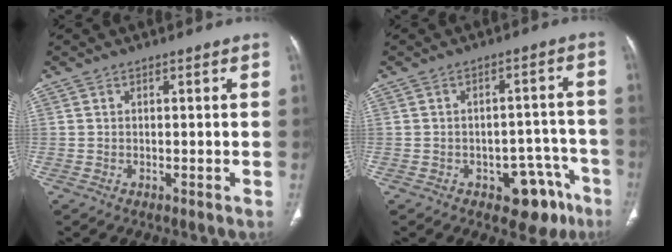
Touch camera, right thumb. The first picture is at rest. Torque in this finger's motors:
{"motor_torque": [1.36, 1.11, 0.32, -0.56, 0.01]}